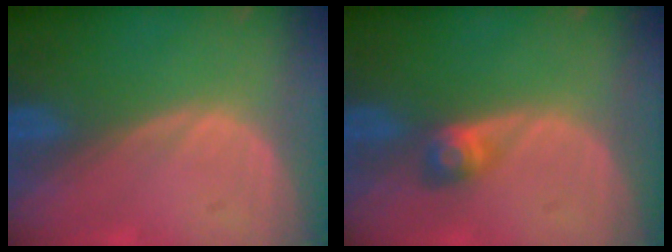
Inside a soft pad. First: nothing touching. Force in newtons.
{"total": 2.7, "press": 2.5, "slide": 1.1}